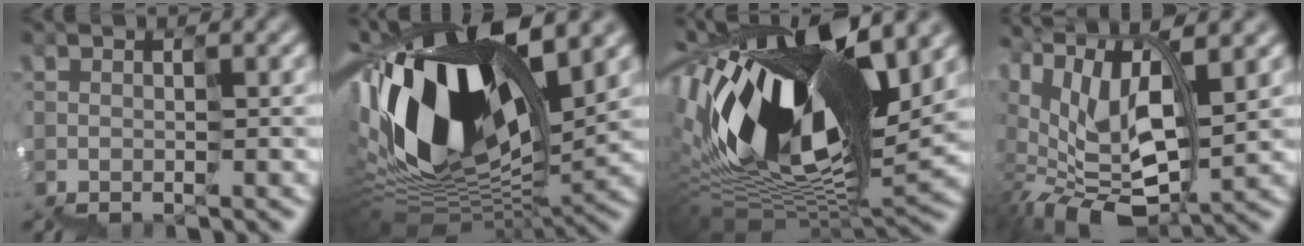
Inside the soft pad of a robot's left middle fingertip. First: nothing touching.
{"total": 15.1, "force": [3.8, 7.6, 12.4], "torque": [-0.259, 0.020, 0.065]}
{"total": 15.4, "force": [4.0, 7.2, 13.0], "torque": [-0.244, 0.032, 0.060]}
{"total": 9.9, "force": [2.6, 5.0, 8.1], "torque": [-0.166, -0.001, 0.058]}